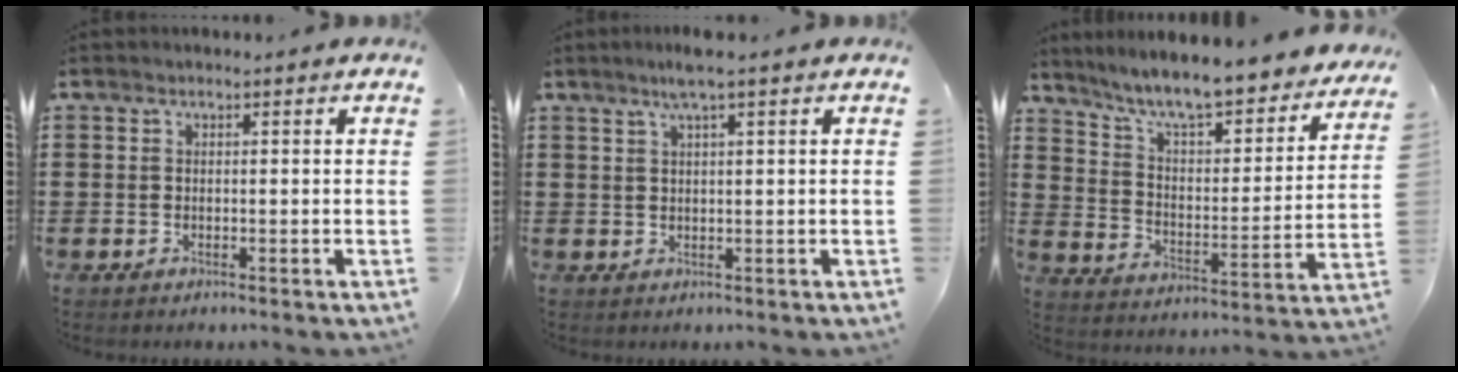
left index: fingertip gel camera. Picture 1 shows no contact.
{"total": 2.9, "force": [2.0, -0.1, 2.1], "torque": [-0.045, 0.002, 0.034]}
{"total": 7.7, "force": [7.0, 0.2, 3.2], "torque": [-0.091, -0.052, 0.117]}